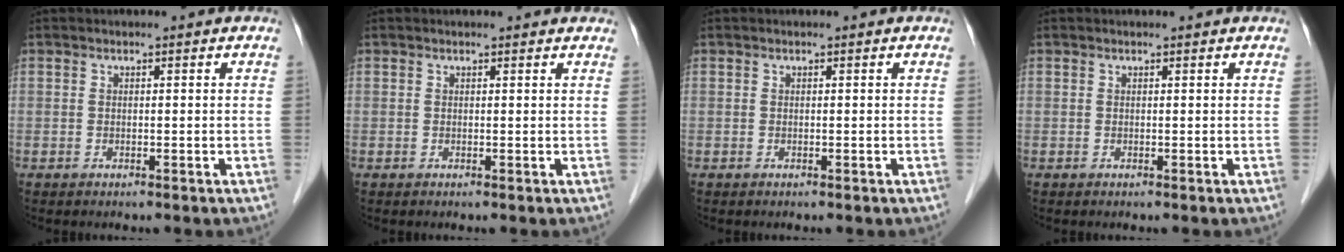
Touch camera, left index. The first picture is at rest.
{"total": 2.7, "force": [2.6, 0.4, 0.7], "torque": [-0.013, 0.007, 0.018]}
{"total": 0.0}
{"total": 0.7, "force": [0.7, 0.0, 0.2], "torque": [-0.009, 0.003, 0.007]}